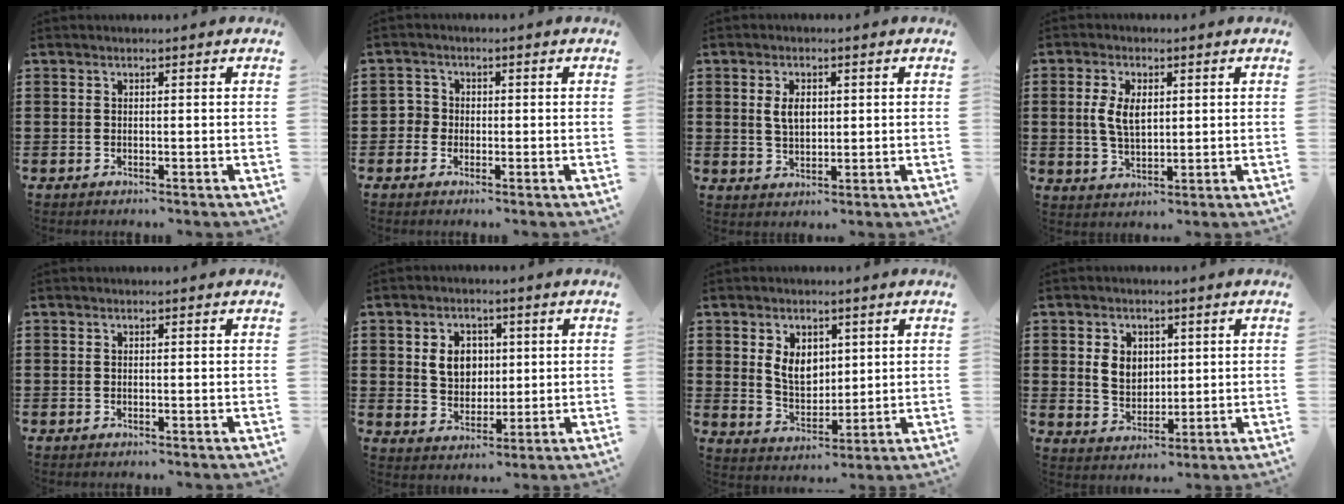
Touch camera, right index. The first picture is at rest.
{"total": 2.3, "force": [-0.6, 2.2, 0.4], "torque": [-0.017, 0.008, -0.015]}
{"total": 3.7, "force": [0.8, 2.1, 2.9], "torque": [-0.055, 0.006, 0.011]}
{"total": 5.5, "force": [0.8, 3.1, 4.4], "torque": [-0.107, 0.006, 0.009]}
{"total": 0.0}
{"total": 5.9, "force": [1.3, 4.9, 3.0], "torque": [-0.063, 0.010, 0.018]}
{"total": 5.9, "force": [1.9, 4.3, 3.6], "torque": [-0.075, 0.009, 0.032]}
{"total": 4.9, "force": [1.1, 4.0, 2.6], "torque": [-0.058, 0.009, 0.017]}